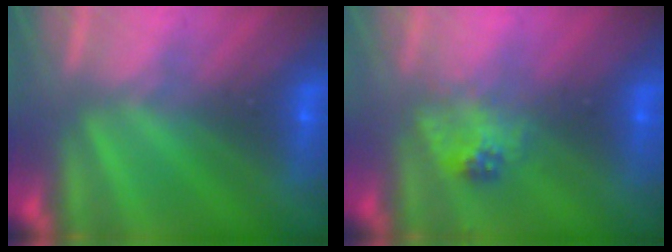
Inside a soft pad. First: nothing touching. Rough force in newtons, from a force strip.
{"total": 2.3}